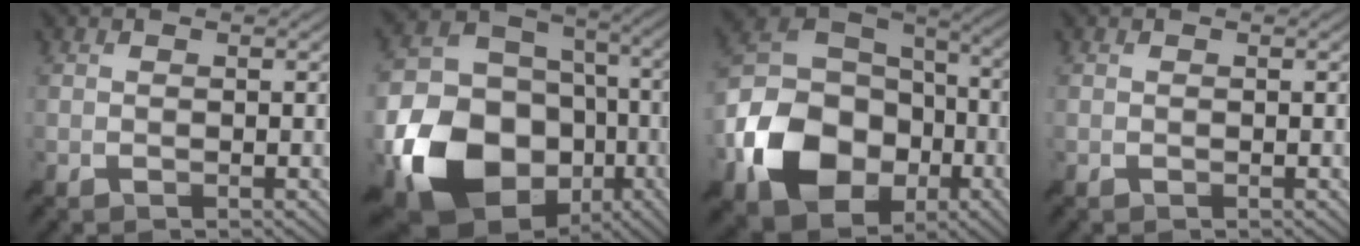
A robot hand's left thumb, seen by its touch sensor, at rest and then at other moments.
{"total": 18.5, "force": [-6.9, 13.9, 10.2], "torque": [-0.227, -0.053, -0.115]}
{"total": 16.4, "force": [-6.4, 12.0, 9.1], "torque": [-0.226, -0.037, -0.119]}
{"total": 0.0}